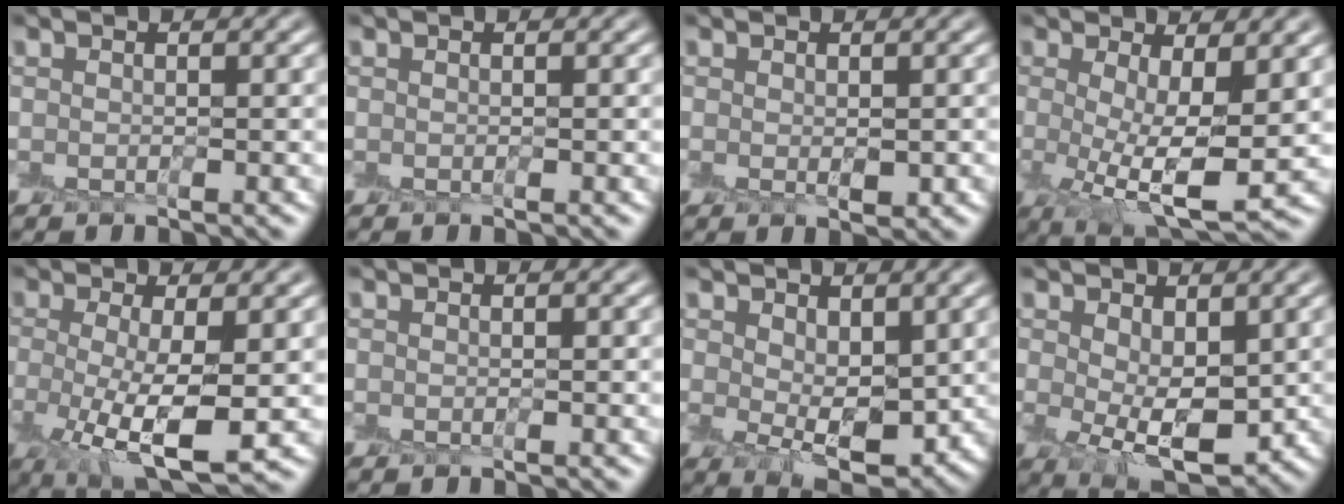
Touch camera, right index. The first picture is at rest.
{"total": 0.0}
{"total": 1.4, "force": [-0.2, 0.7, 1.2], "torque": [-0.028, -0.005, 0.002]}
{"total": 6.9, "force": [0.4, 2.2, 6.6], "torque": [-0.120, -0.016, 0.012]}
{"total": 6.7, "force": [-0.9, 1.9, 6.4], "torque": [-0.126, -0.016, -0.010]}
{"total": 0.0}
{"total": 4.4, "force": [0.8, 2.5, 3.5], "torque": [-0.066, -0.014, 0.021]}
{"total": 5.3, "force": [0.2, 2.9, 4.4], "torque": [-0.086, -0.012, 0.013]}